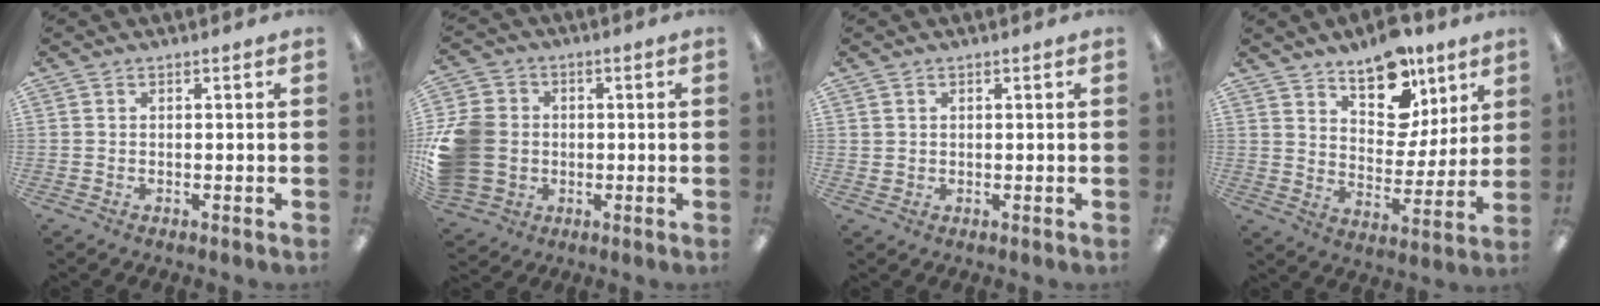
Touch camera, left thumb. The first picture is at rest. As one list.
[{"total": 14.3, "force": [-1.0, 12.3, 7.2], "torque": [-0.155, 0.026, -0.010]}, {"total": 1.3, "force": [0.7, 1.1, -0.1], "torque": [0.000, 0.002, 0.012]}, {"total": 14.4, "force": [10.0, 7.9, 6.8], "torque": [-0.095, -0.055, 0.180]}]